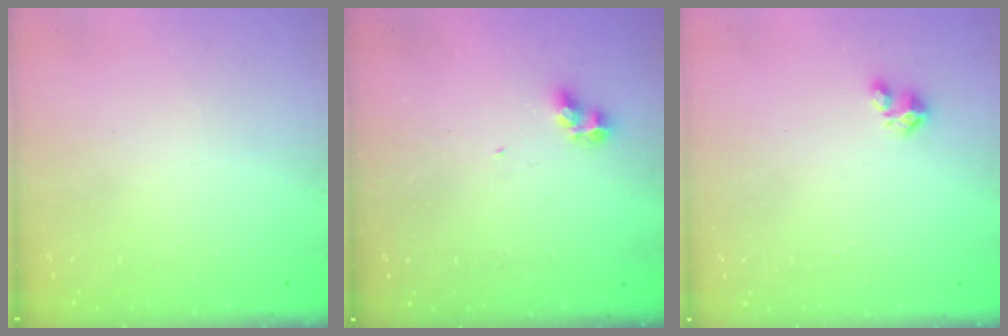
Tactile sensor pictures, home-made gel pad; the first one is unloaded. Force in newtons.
{"total": 4.7, "press": 4.7, "slide": 0.3}
{"total": 1.6, "press": 1.6, "slide": 0.1}